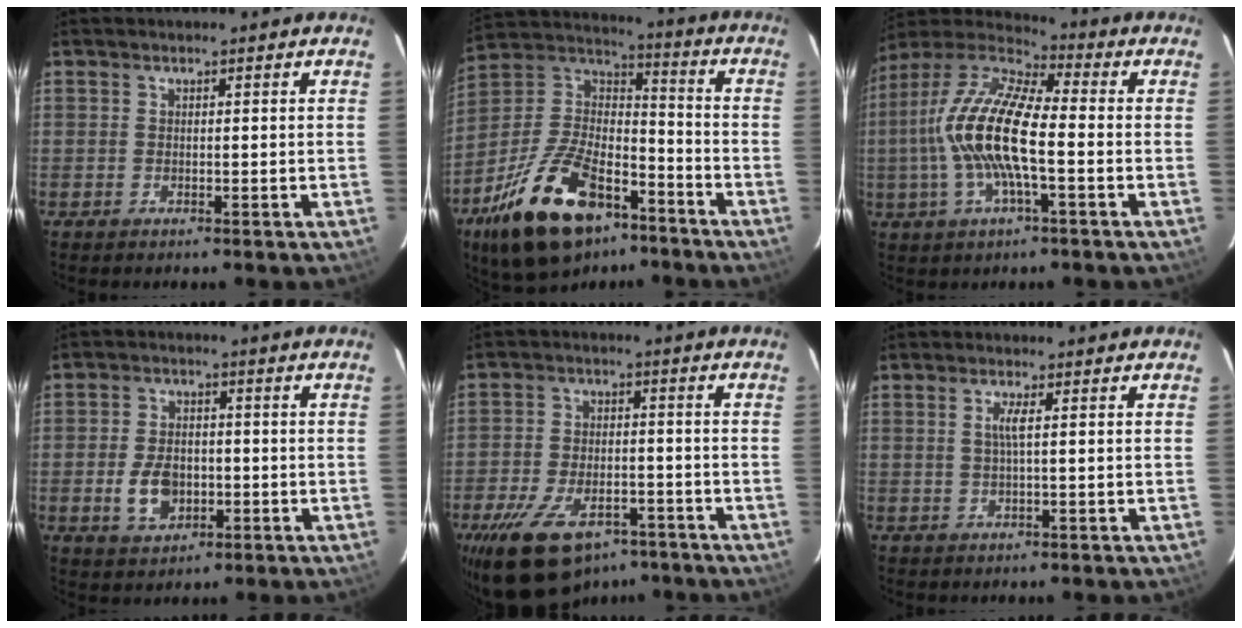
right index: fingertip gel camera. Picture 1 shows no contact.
{"total": 24.3, "force": [-14.2, 12.2, 15.5], "torque": [-0.312, -0.002, -0.235]}
{"total": 16.4, "force": [-2.0, 4.4, 15.6], "torque": [-0.309, 0.003, -0.047]}
{"total": 7.3, "force": [-2.0, 5.0, 5.0], "torque": [-0.104, 0.005, -0.026]}
{"total": 16.1, "force": [-10.9, 8.2, 8.6], "torque": [-0.189, -0.012, -0.174]}
{"total": 1.8, "force": [0.2, -0.4, 1.7], "torque": [-0.034, 0.000, 0.005]}